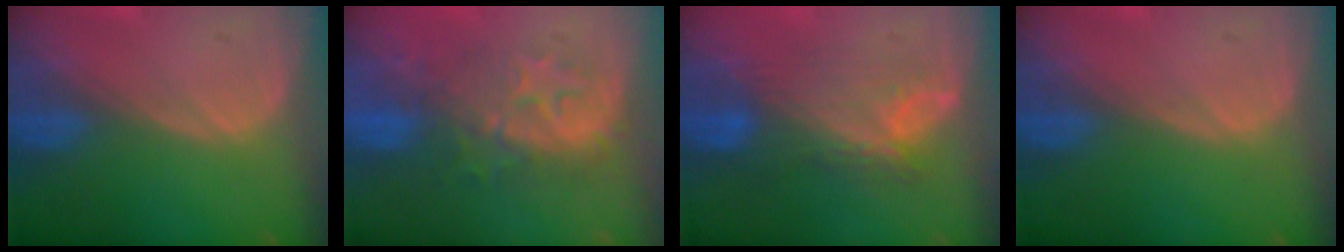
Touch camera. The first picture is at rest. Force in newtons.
{"total": 8.4, "press": 8.3, "slide": 1.4}
{"total": 7.8, "press": 7.4, "slide": 2.7}
{"total": 0.0}